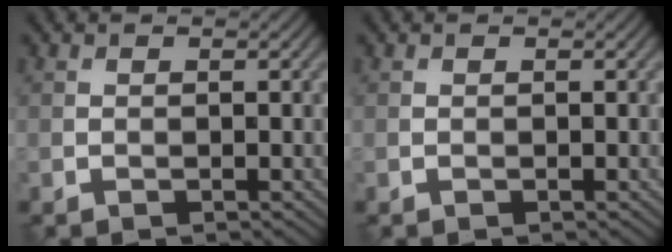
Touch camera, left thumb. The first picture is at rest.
{"total": 0.0}